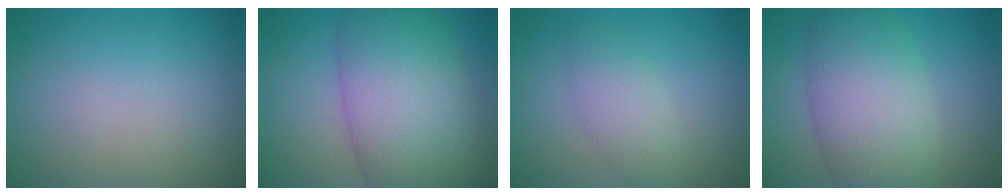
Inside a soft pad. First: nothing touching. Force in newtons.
{"total": 12.0, "press": 12.0, "slide": 0.5}
{"total": 2.7, "press": 2.6, "slide": 0.0}
{"total": 8.9, "press": 8.9, "slide": 0.4}